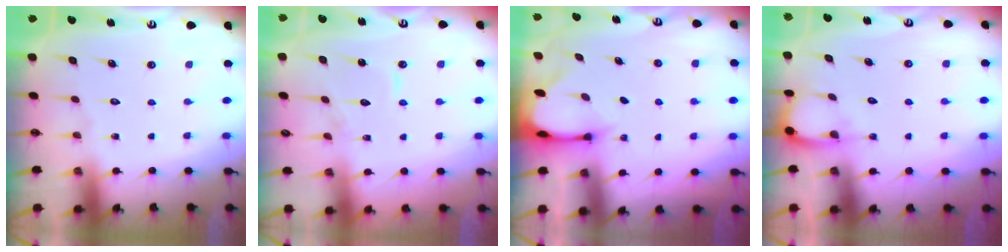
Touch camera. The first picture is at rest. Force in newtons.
{"total": 6.9, "press": 6.9, "slide": 0.2}
{"total": 2.3, "press": 2.3, "slide": 0.1}
{"total": 4.5, "press": 4.5, "slide": 0.4}